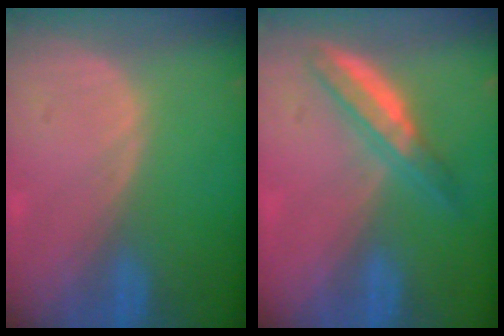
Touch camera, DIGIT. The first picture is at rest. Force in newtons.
{"total": 4.8, "press": 4.7, "slide": 0.3}